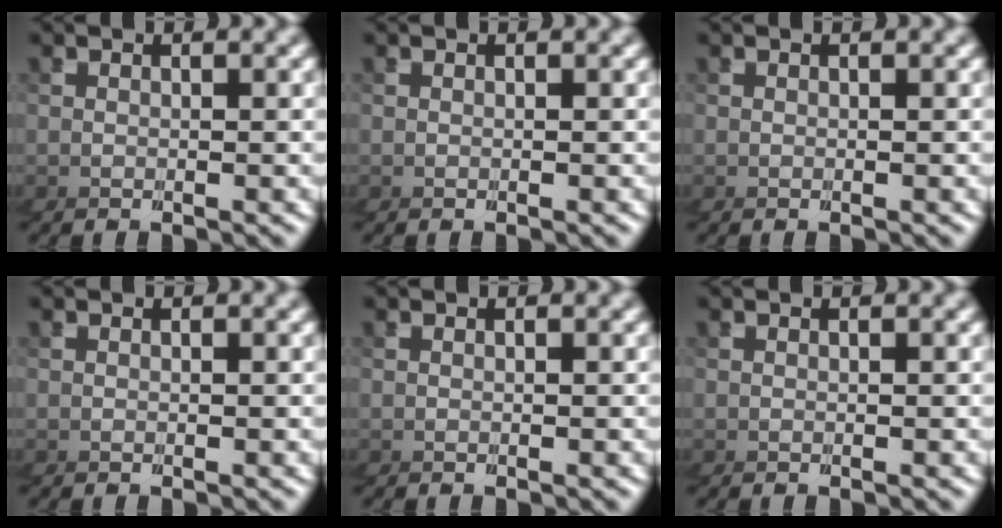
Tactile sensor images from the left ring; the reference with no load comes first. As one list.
[{"total": 0.0}, {"total": 0.0}, {"total": 0.0}, {"total": 0.0}, {"total": 0.0}]